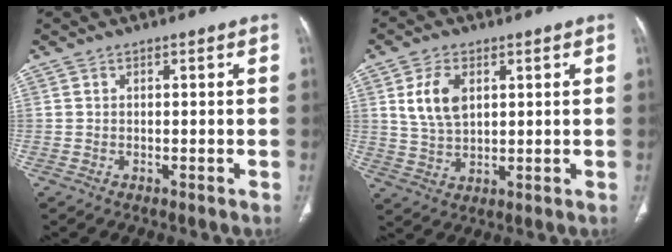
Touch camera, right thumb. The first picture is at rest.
{"total": 7.7, "force": [2.5, 4.6, 5.7], "torque": [-0.104, -0.009, 0.054]}